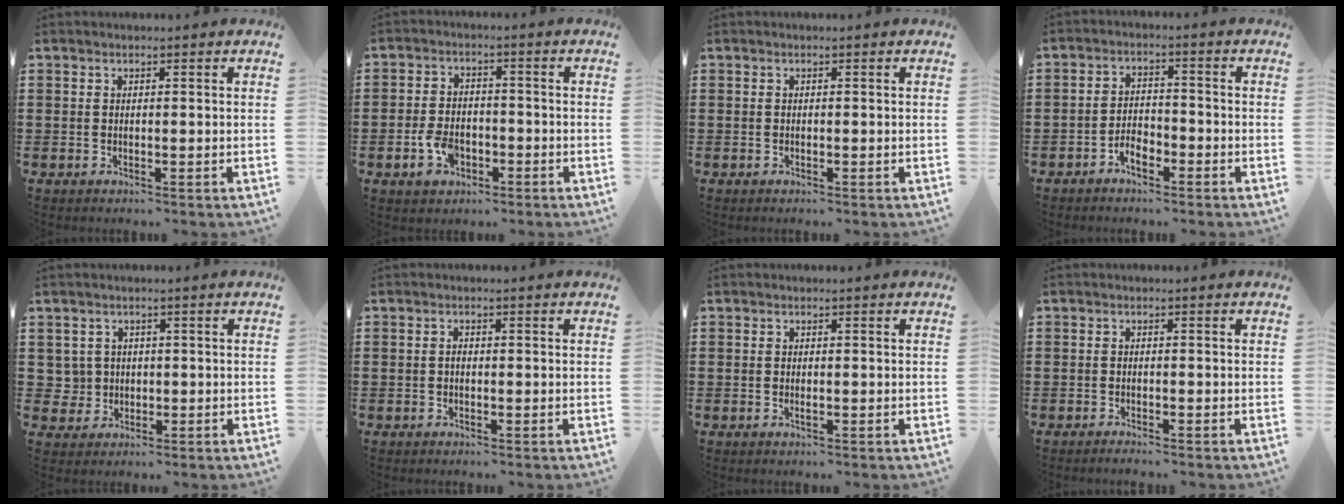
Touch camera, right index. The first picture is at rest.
{"total": 4.5, "force": [-2.0, 2.7, 3.0], "torque": [-0.074, -0.002, -0.041]}
{"total": 0.0}
{"total": 3.3, "force": [-2.4, 1.4, 1.7], "torque": [-0.033, 0.006, -0.048]}
{"total": 2.5, "force": [0.1, 2.5, 0.5], "torque": [-0.023, 0.006, 0.001]}
{"total": 0.8, "force": [-0.3, 0.4, 0.6], "torque": [-0.013, -0.002, -0.005]}
{"total": 0.6, "force": [-0.1, 0.0, 0.5], "torque": [-0.011, -0.007, 0.001]}
{"total": 0.8, "force": [-0.8, -0.1, 0.1], "torque": [-0.003, -0.002, -0.016]}